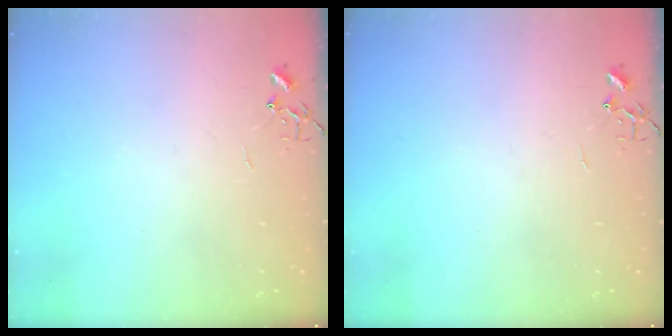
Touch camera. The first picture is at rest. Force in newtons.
{"total": 0.0}